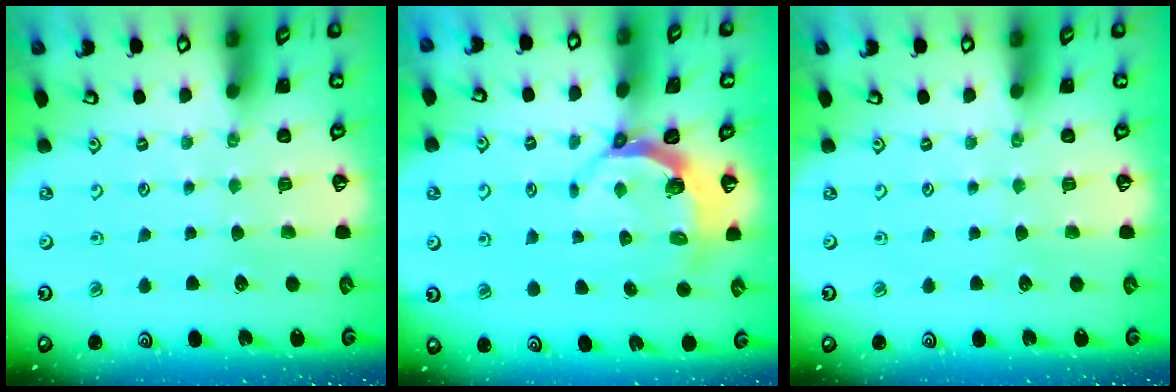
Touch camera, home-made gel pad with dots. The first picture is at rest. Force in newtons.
{"total": 5.2, "press": 3.8, "slide": 3.5}
{"total": 0.0}